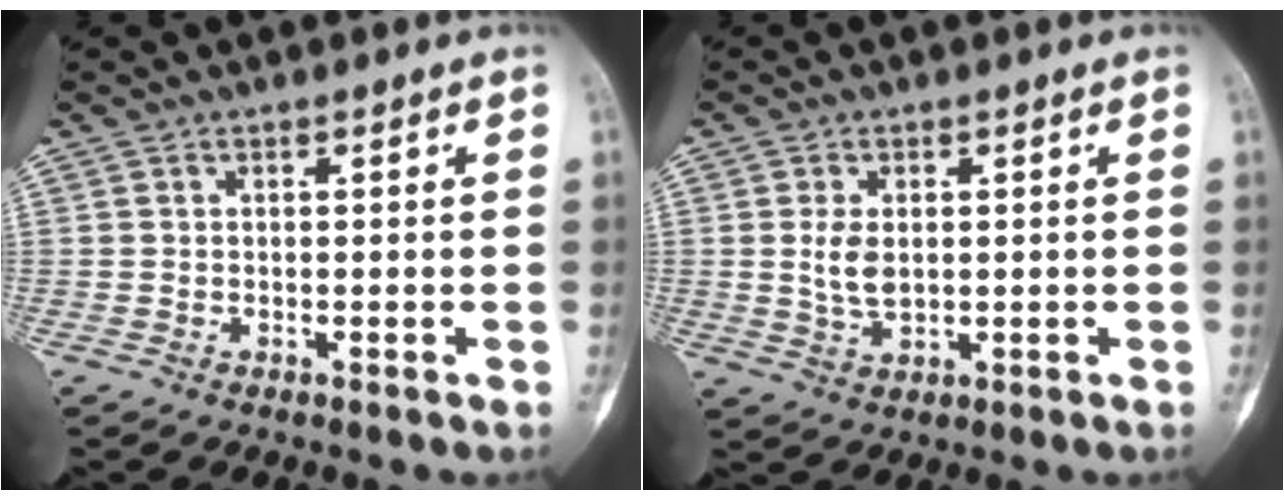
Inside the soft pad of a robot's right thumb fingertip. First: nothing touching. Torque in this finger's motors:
{"motor_torque": [1.01, 0.13, 0.18, -0.59, 0.16]}